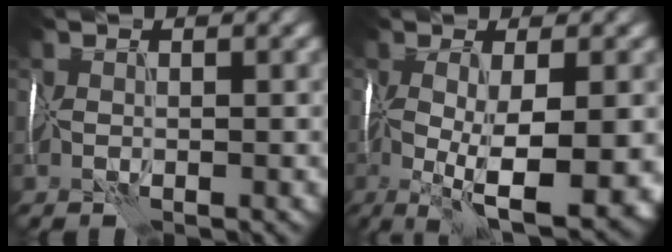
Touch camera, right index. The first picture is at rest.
{"total": 11.0, "force": [-2.8, 3.5, 10.0], "torque": [-0.162, -0.018, -0.030]}